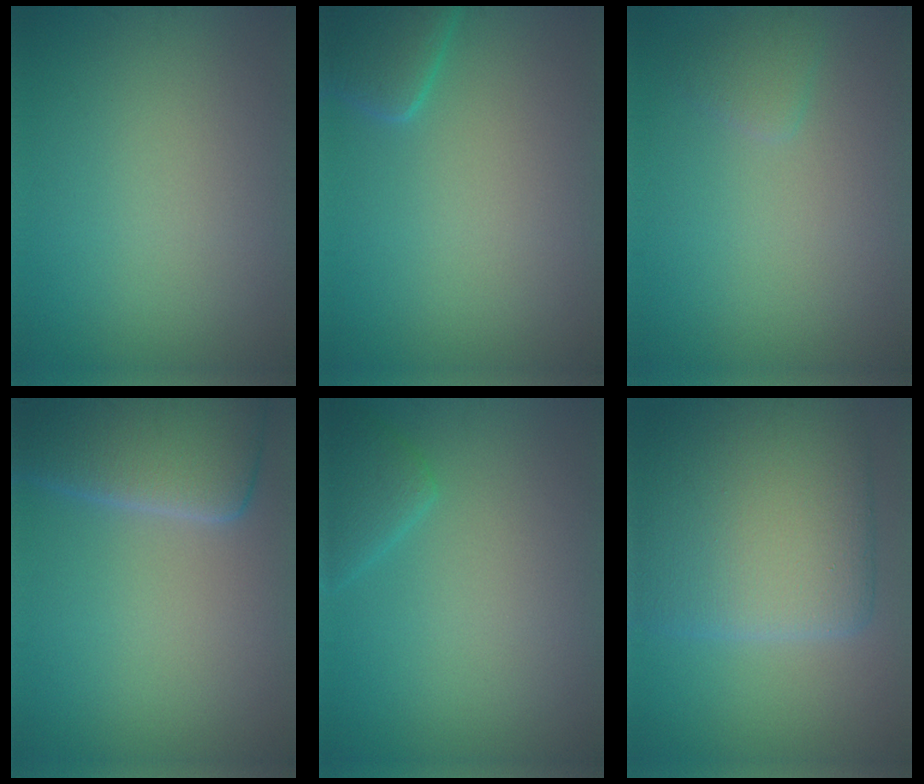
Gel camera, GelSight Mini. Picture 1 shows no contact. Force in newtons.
{"total": 3.1, "press": 3.1, "slide": 0.3}
{"total": 1.2, "press": 1.2, "slide": 0.1}
{"total": 7.7, "press": 7.7, "slide": 0.9}
{"total": 2.2, "press": 2.2, "slide": 0.1}
{"total": 11.3, "press": 11.3, "slide": 0.4}